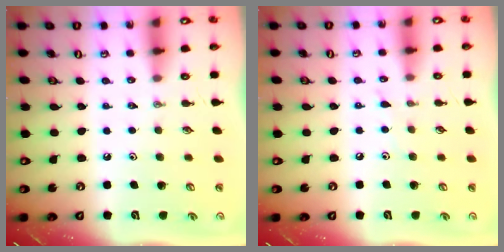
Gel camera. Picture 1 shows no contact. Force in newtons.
{"total": 3.8, "press": 3.8, "slide": 0.5}